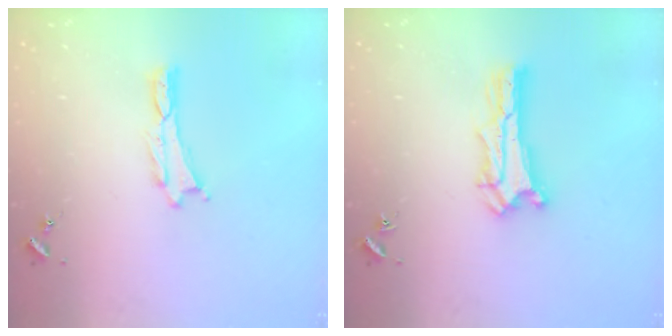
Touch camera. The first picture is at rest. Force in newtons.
{"total": 1.4, "press": 1.4, "slide": 0.2}